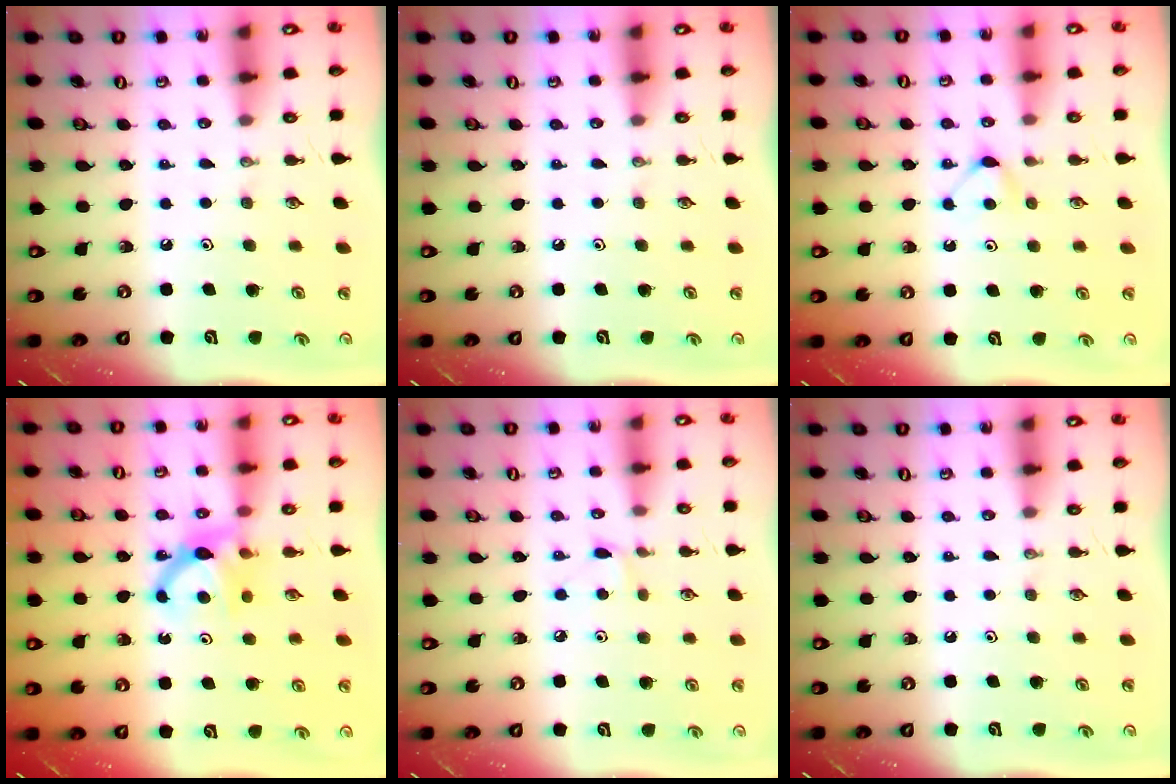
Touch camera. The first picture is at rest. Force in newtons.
{"total": 0.0}
{"total": 3.9, "press": 3.9, "slide": 0.4}
{"total": 7.5, "press": 7.5, "slide": 0.5}
{"total": 4.0, "press": 4.0, "slide": 0.5}
{"total": 0.0}